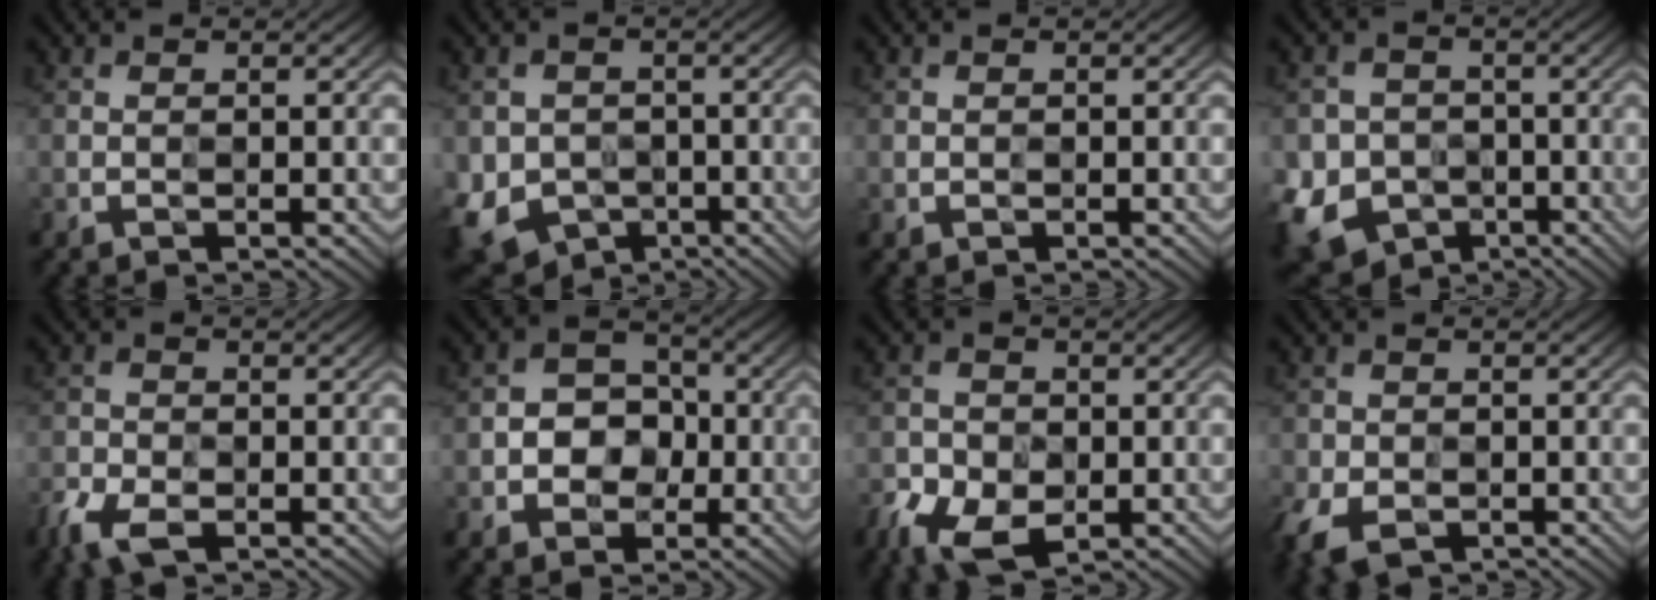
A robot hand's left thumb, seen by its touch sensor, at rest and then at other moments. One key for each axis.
{"total": 6.5, "fx": -2.3, "fy": 5.6, "fz": 2.3, "tx": -0.063, "ty": -0.018, "tz": -0.041}
{"total": 0.5, "fx": 0.0, "fy": 0.5, "fz": 0.1, "tx": -0.003, "ty": -0.004, "tz": 0.001}
{"total": 9.8, "fx": -4.1, "fy": 8.5, "fz": 2.6, "tx": -0.081, "ty": -0.044, "tz": -0.091}
{"total": 5.0, "fx": -3.1, "fy": 2.6, "fz": 2.9, "tx": -0.073, "ty": -0.012, "tz": -0.065}
{"total": 5.0, "fx": -1.3, "fy": 4.3, "fz": 2.3, "tx": -0.031, "ty": 0.005, "tz": -0.034}
{"total": 6.1, "fx": -3.3, "fy": 3.8, "fz": 3.5, "tx": -0.080, "ty": -0.011, "tz": -0.062}
{"total": 4.5, "fx": -2.4, "fy": 3.1, "fz": 2.2, "tx": -0.060, "ty": -0.018, "tz": -0.046}